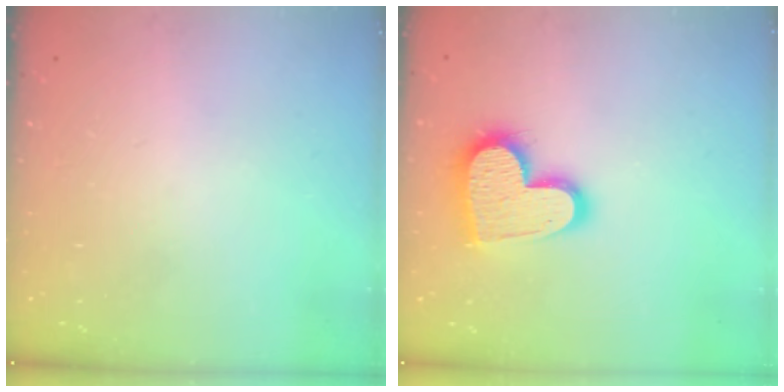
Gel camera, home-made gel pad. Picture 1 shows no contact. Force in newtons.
{"total": 15.7, "press": 15.7, "slide": 0.8}